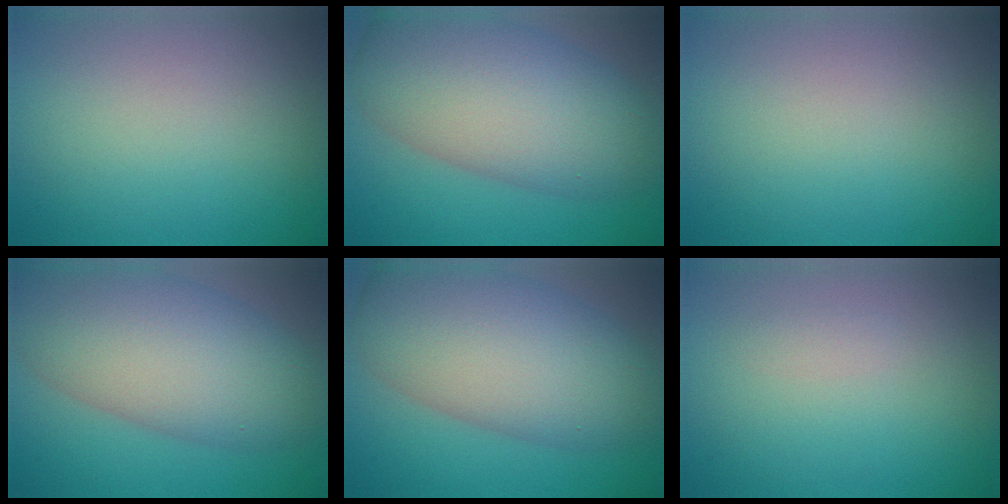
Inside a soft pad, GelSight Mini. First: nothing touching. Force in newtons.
{"total": 11.1, "press": 11.1, "slide": 0.3}
{"total": 0.0}
{"total": 10.7, "press": 10.7, "slide": 0.3}
{"total": 11.1, "press": 11.1, "slide": 0.3}
{"total": 0.6, "press": 0.6, "slide": 0.0}